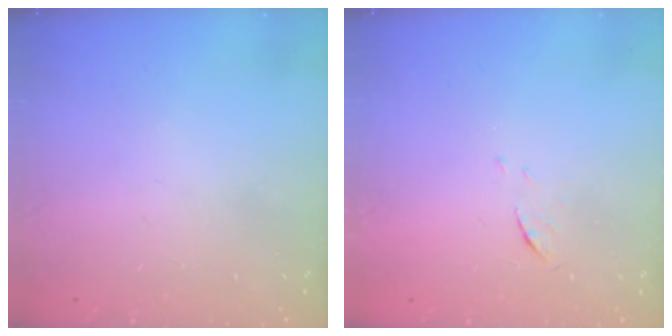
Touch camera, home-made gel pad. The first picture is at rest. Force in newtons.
{"total": 5.0, "press": 4.9, "slide": 0.4}